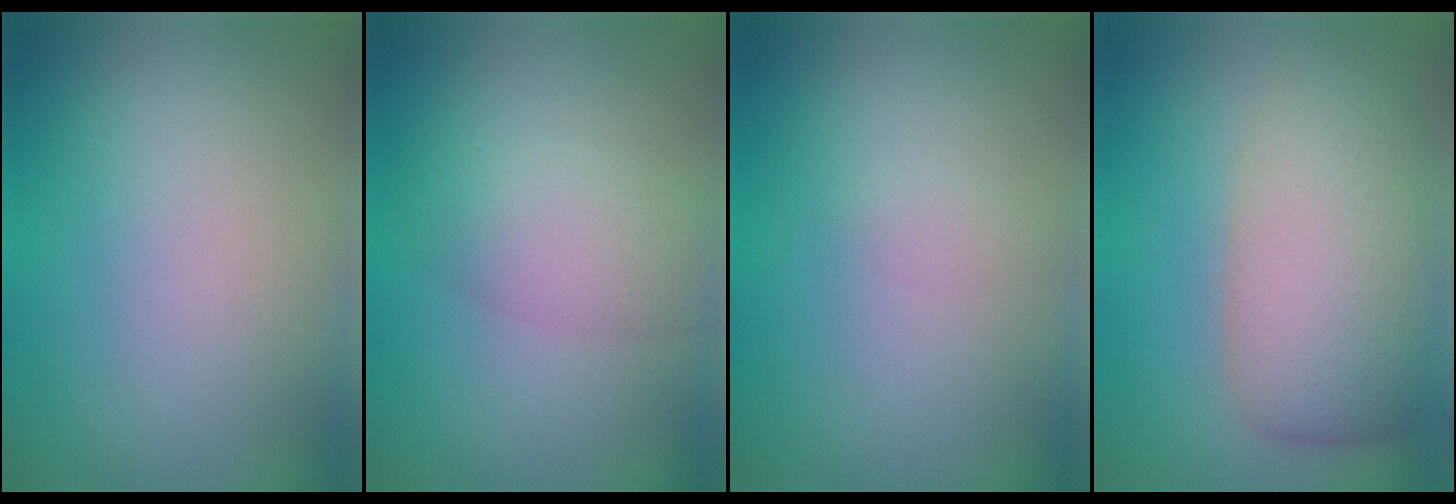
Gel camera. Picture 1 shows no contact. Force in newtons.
{"total": 3.2, "press": 3.2, "slide": 0.3}
{"total": 0.5, "press": 0.5, "slide": 0.0}
{"total": 7.7, "press": 7.7, "slide": 0.4}